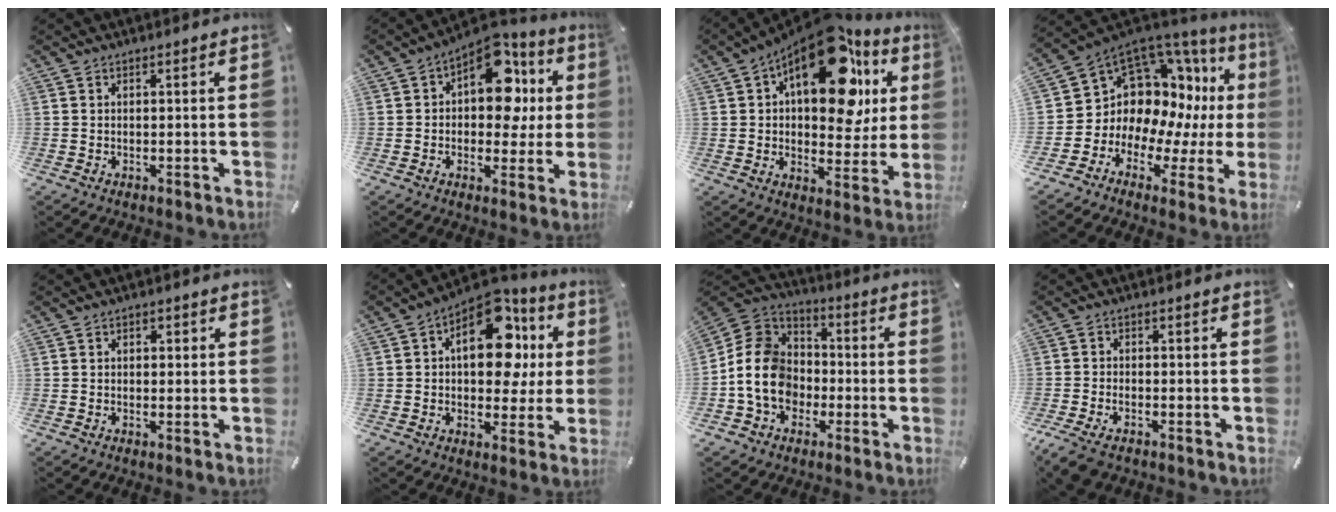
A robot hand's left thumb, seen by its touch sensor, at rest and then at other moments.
{"total": 15.2, "force": [4.8, 9.9, 10.5], "torque": [-0.148, -0.031, 0.086]}
{"total": 23.8, "force": [11.0, 12.6, 17.0], "torque": [-0.244, -0.064, 0.184]}
{"total": 12.9, "force": [4.2, 10.4, 6.4], "torque": [-0.127, -0.077, 0.085]}
{"total": 1.2, "force": [-0.1, 1.0, 0.7], "torque": [-0.005, 0.002, -0.006]}
{"total": 17.7, "force": [5.3, 10.4, 13.3], "torque": [-0.193, -0.027, 0.089]}
{"total": 13.8, "force": [-3.6, 11.7, 6.3], "torque": [-0.143, 0.032, -0.067]}
{"total": 4.2, "force": [-2.8, 2.3, 2.2], "torque": [-0.056, 0.008, -0.056]}